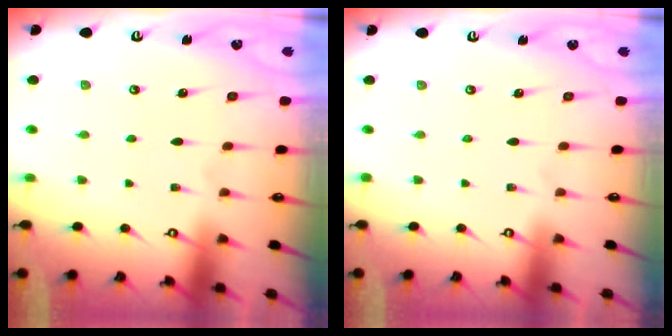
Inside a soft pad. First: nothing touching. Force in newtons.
{"total": 0.0}